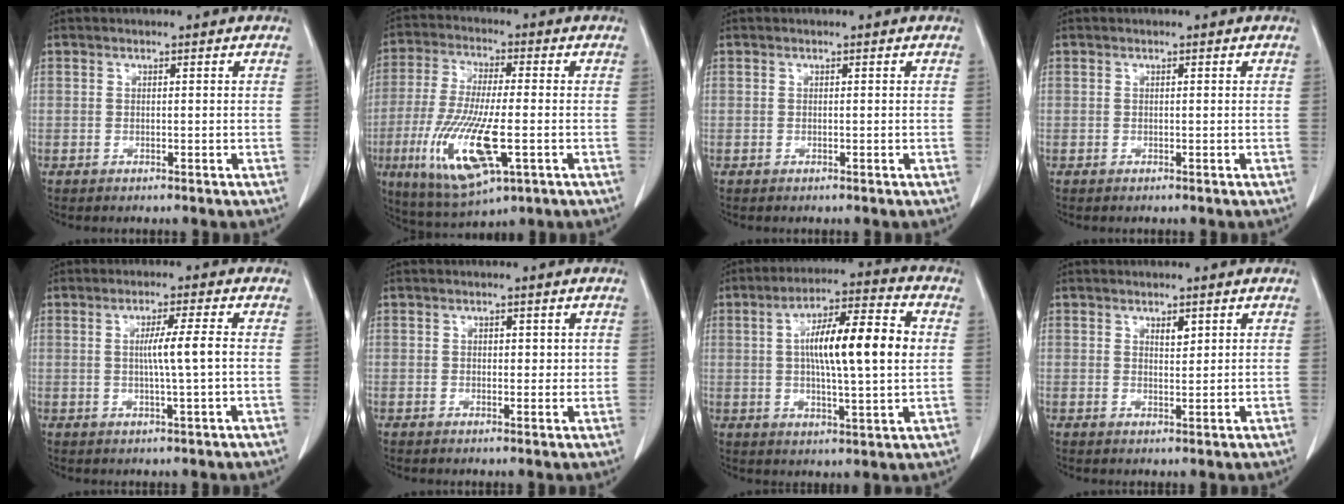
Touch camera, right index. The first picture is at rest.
{"total": 15.8, "force": [-4.8, 3.9, 14.5], "torque": [-0.299, -0.027, -0.077]}
{"total": 0.0}
{"total": 0.0}
{"total": 5.2, "force": [0.1, -0.5, 5.1], "torque": [-0.089, -0.004, 0.003]}
{"total": 2.8, "force": [0.6, 1.7, 2.1], "torque": [-0.031, 0.001, 0.010]}
{"total": 15.0, "force": [1.9, 2.4, 14.7], "torque": [-0.248, 0.019, 0.027]}
{"total": 2.1, "force": [1.1, 0.9, 1.6], "torque": [-0.028, -0.002, 0.022]}